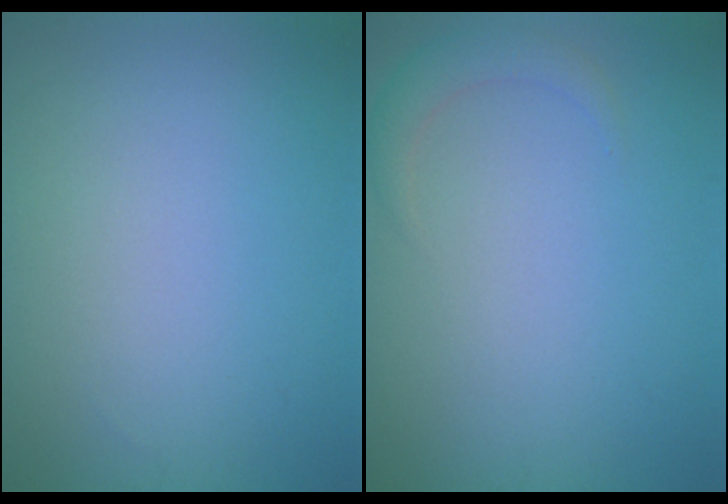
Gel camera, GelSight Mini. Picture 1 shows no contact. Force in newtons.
{"total": 1.7, "press": 1.7, "slide": 0.1}